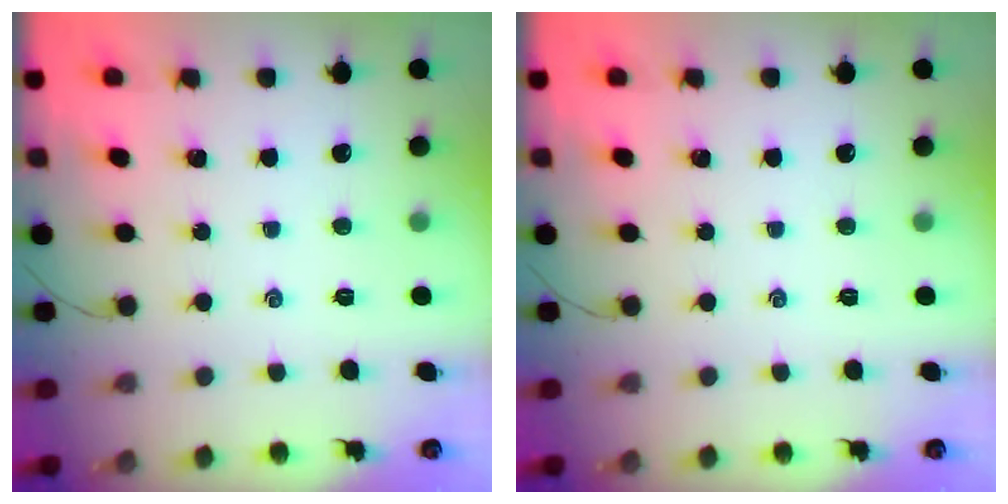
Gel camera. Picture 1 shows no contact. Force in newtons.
{"total": 0.0}